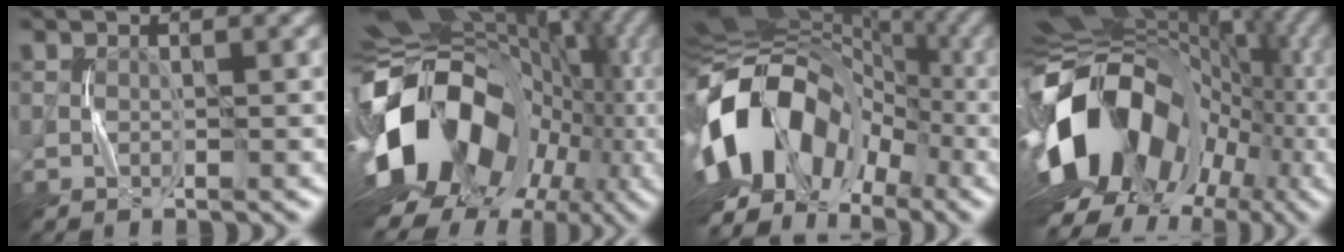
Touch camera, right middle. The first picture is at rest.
{"total": 17.4, "force": [-2.7, 11.9, 12.3], "torque": [-0.233, -0.039, -0.028]}
{"total": 14.4, "force": [-3.8, 9.7, 10.0], "torque": [-0.189, 0.000, -0.078]}
{"total": 15.5, "force": [-2.2, 10.9, 10.8], "torque": [-0.197, -0.012, -0.031]}